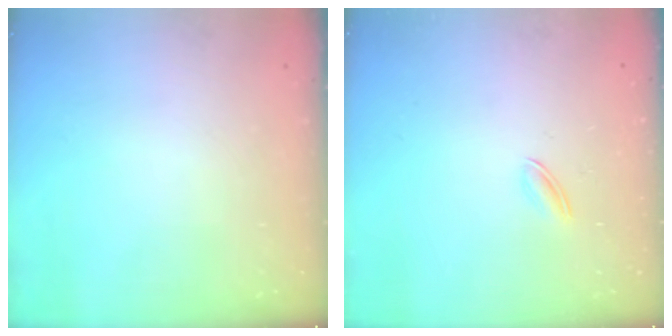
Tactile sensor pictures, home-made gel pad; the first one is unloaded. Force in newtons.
{"total": 2.5, "press": 2.4, "slide": 0.8}